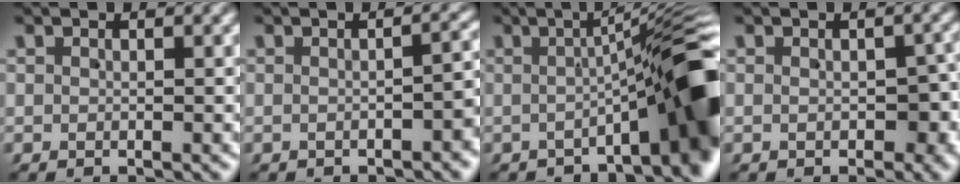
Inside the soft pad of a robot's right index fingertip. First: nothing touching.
{"total": 1.8, "force": [-1.3, 0.2, 1.2], "torque": [-0.022, 0.008, -0.025]}
{"total": 10.9, "force": [-3.0, 3.0, 10.1], "torque": [-0.108, 0.015, -0.048]}
{"total": 2.3, "force": [-0.9, 1.6, 1.4], "torque": [-0.014, -0.005, -0.013]}